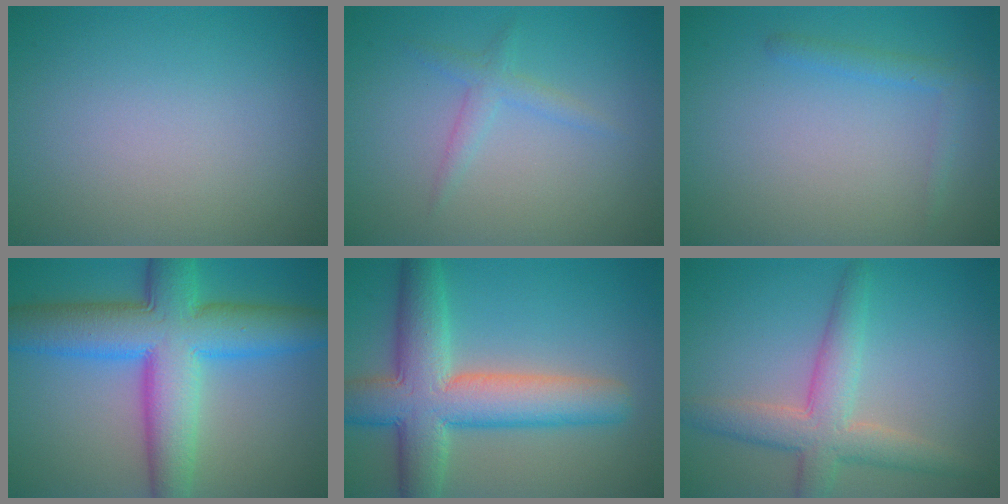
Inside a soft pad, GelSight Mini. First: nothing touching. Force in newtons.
{"total": 1.7, "press": 1.7, "slide": 0.0}
{"total": 1.5, "press": 1.5, "slide": 0.1}
{"total": 11.1, "press": 11.1, "slide": 0.4}
{"total": 9.1, "press": 9.1, "slide": 0.6}
{"total": 4.8, "press": 4.8, "slide": 0.4}